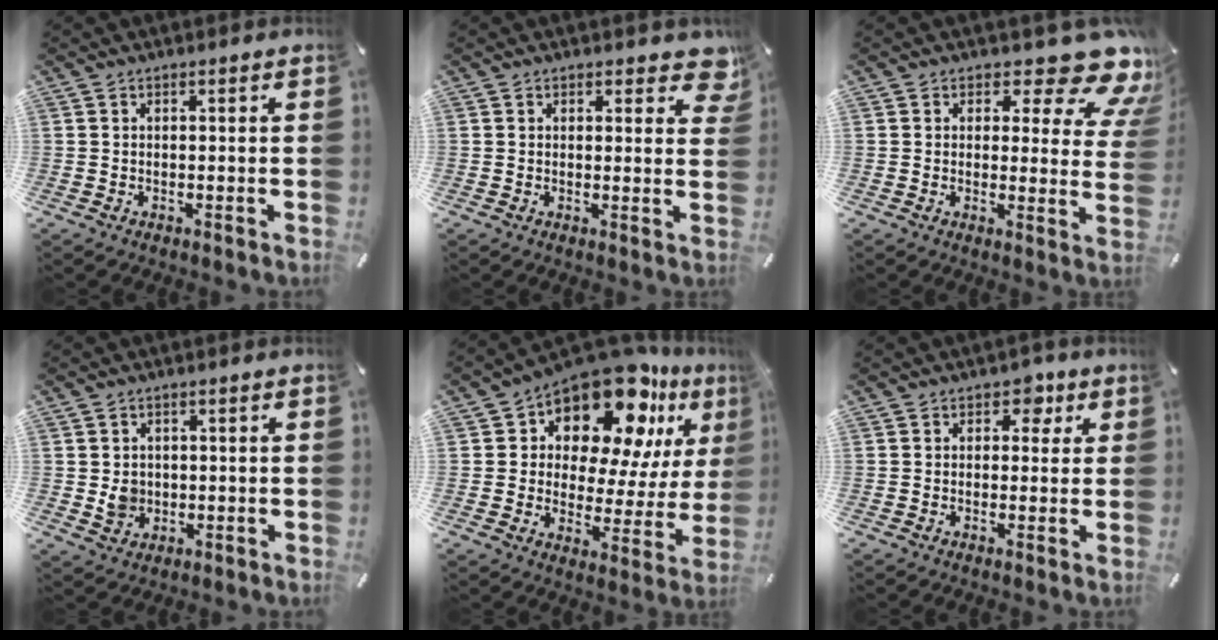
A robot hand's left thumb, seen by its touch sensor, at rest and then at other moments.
{"total": 5.0, "force": [2.9, 2.9, 2.9], "torque": [-0.014, -0.016, 0.045]}
{"total": 11.9, "force": [7.6, 4.9, 7.8], "torque": [-0.096, -0.064, 0.127]}
{"total": 4.4, "force": [-0.1, 4.1, 1.7], "torque": [-0.016, -0.006, -0.004]}
{"total": 18.3, "force": [13.2, 8.6, 9.3], "torque": [-0.148, -0.106, 0.222]}
{"total": 4.4, "force": [1.8, 3.2, 2.4], "torque": [-0.005, -0.009, 0.020]}